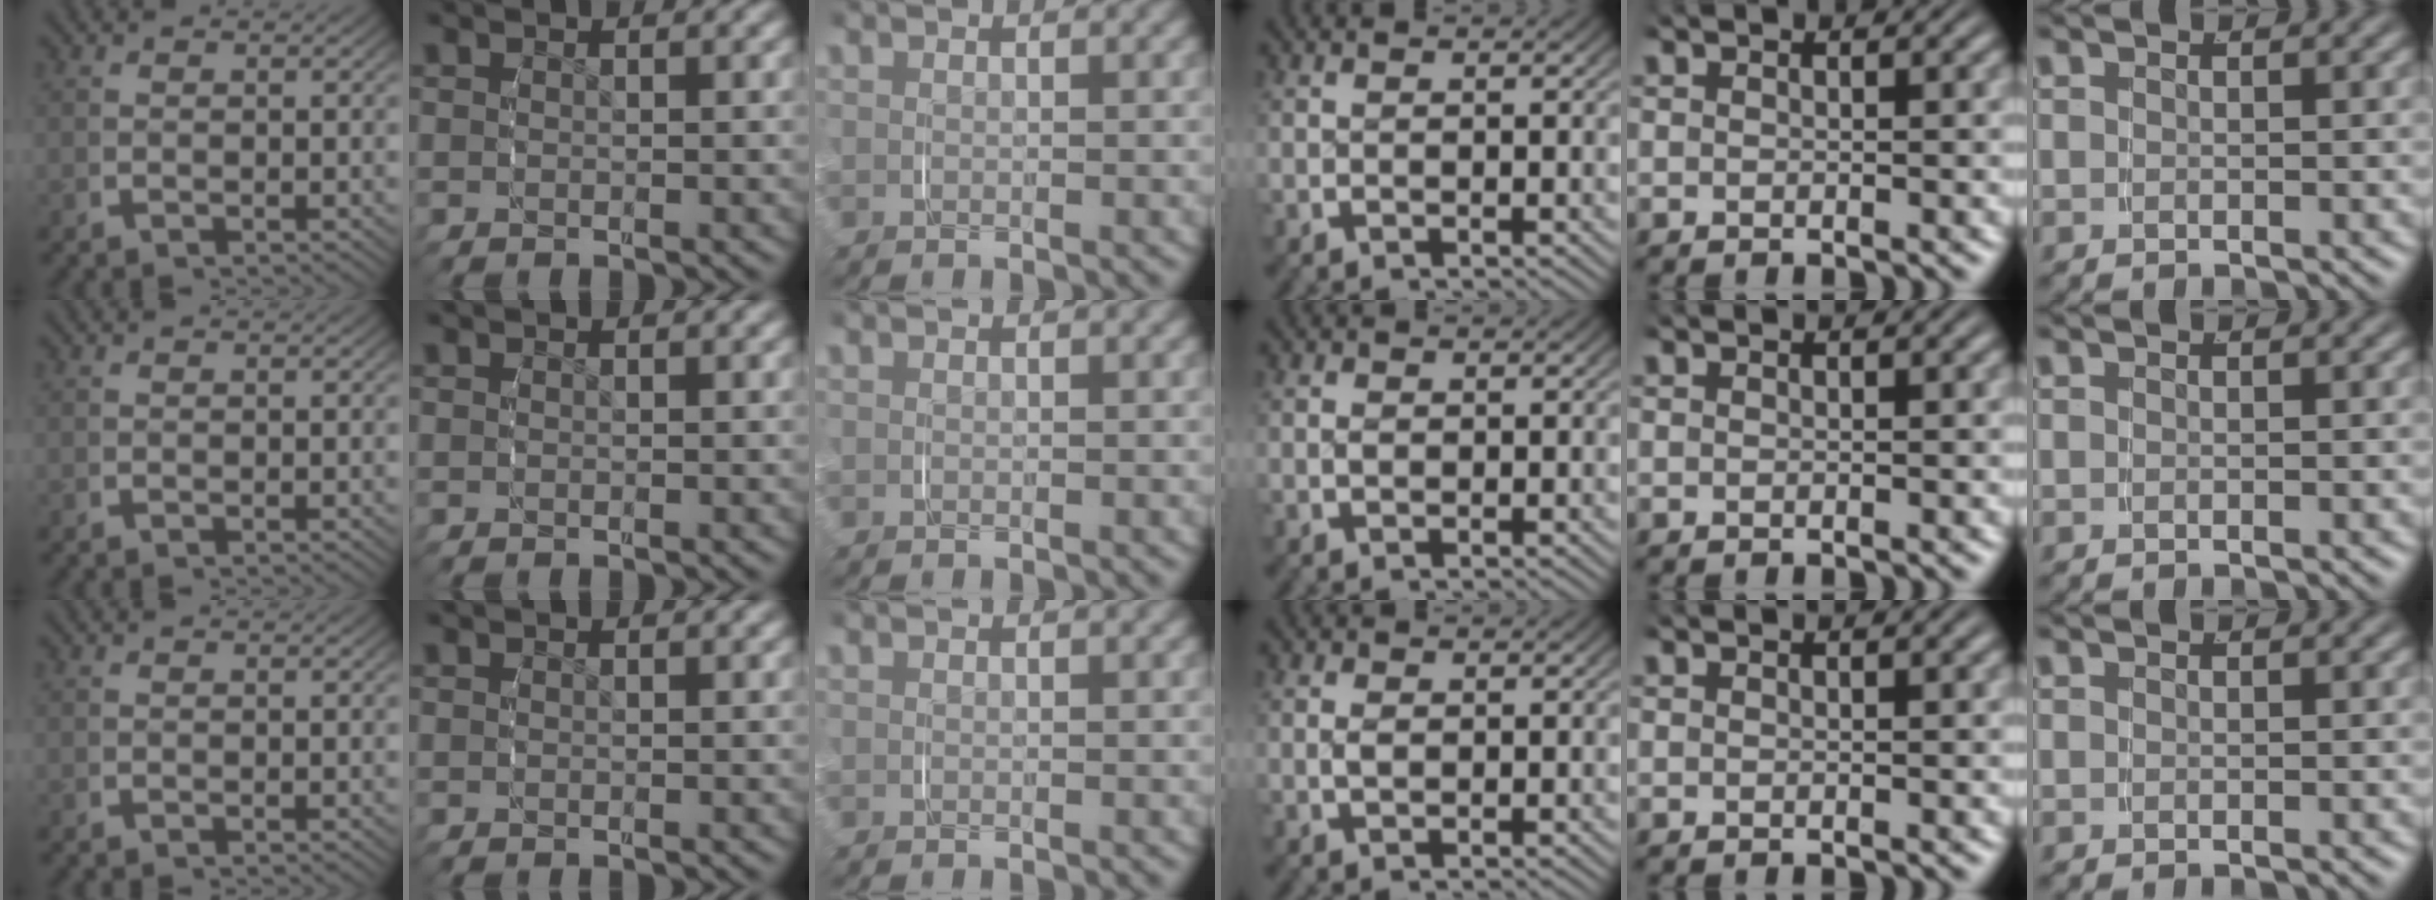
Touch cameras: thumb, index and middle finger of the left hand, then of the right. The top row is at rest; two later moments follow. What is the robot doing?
{"motion": "grasp_and_lifting", "object": "ribbon"}